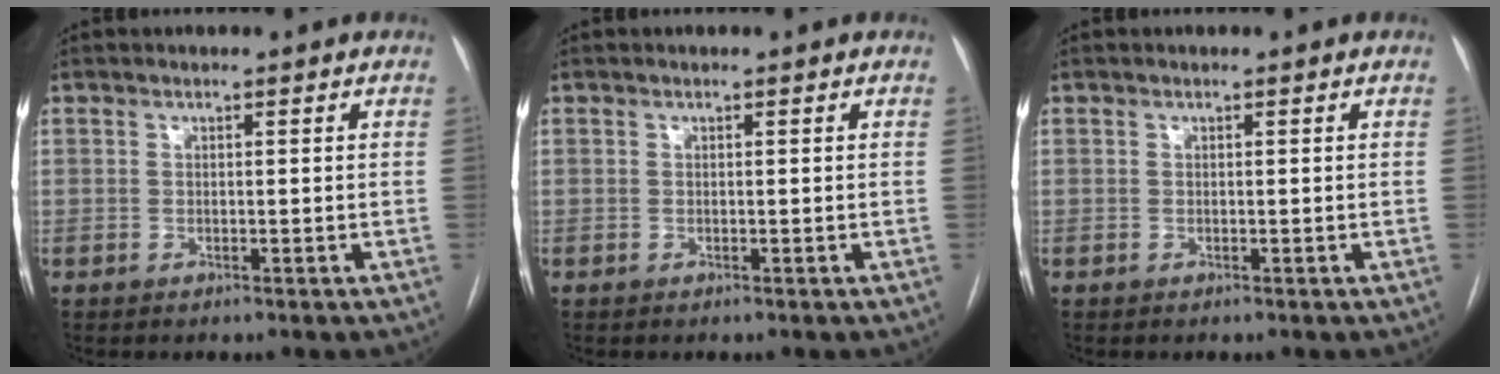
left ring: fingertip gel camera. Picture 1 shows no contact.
{"total": 0.0}
{"total": 0.0}